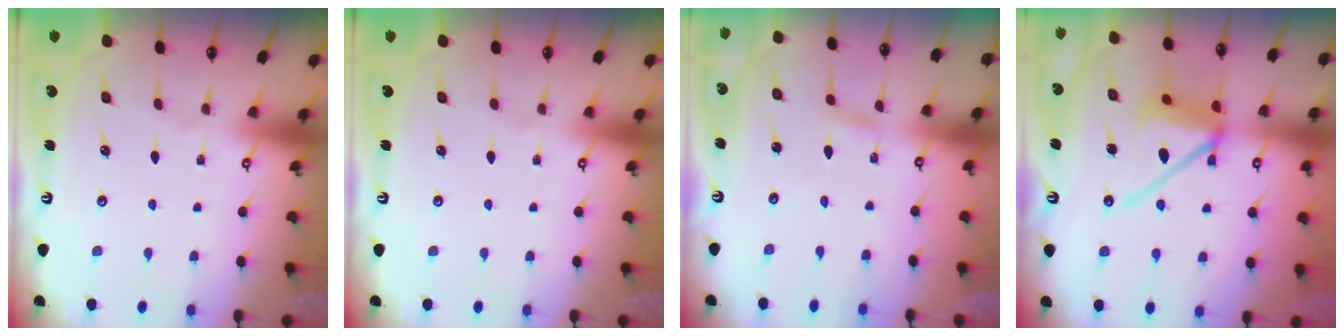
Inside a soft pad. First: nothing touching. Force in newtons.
{"total": 0.0}
{"total": 2.5, "press": 2.5, "slide": 0.2}
{"total": 13.6, "press": 13.5, "slide": 1.7}